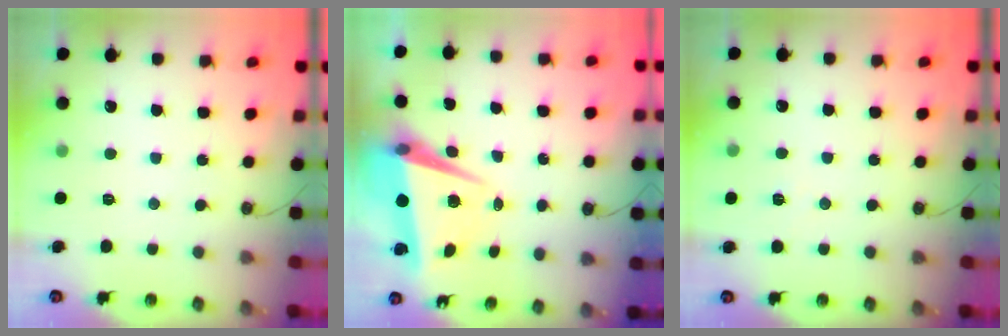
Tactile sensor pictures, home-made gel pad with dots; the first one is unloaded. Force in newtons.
{"total": 8.9, "press": 8.7, "slide": 2.1}
{"total": 5.9, "press": 3.7, "slide": 4.5}